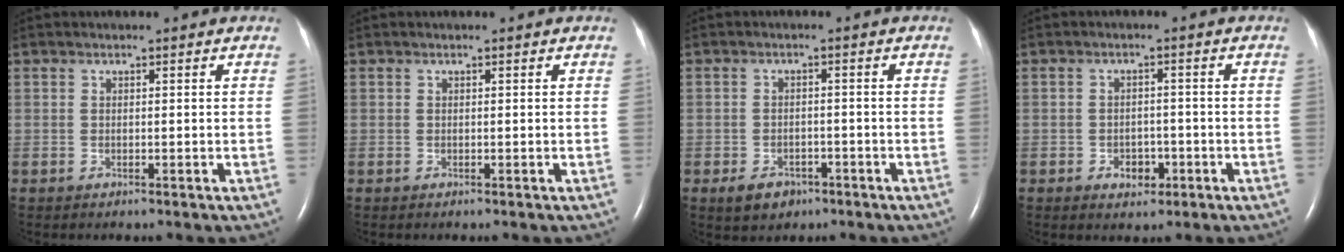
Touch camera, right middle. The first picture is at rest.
{"total": 0.0}
{"total": 3.9, "force": [-2.3, 2.6, 1.7], "torque": [-0.030, 0.002, -0.027]}
{"total": 3.2, "force": [-1.4, 2.3, 1.8], "torque": [-0.021, 0.005, -0.013]}